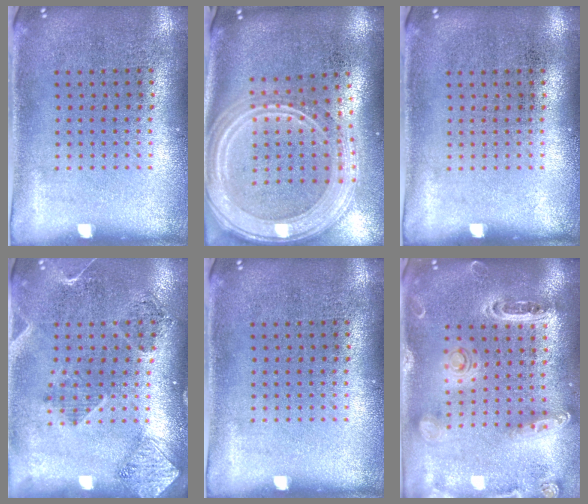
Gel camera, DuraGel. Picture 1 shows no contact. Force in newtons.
{"total": 3.2, "press": 2.6, "slide": 1.9}
{"total": 0.0}
{"total": 1.7, "press": 1.6, "slide": 0.7}
{"total": 0.0}
{"total": 1.3, "press": 1.3, "slide": 0.2}